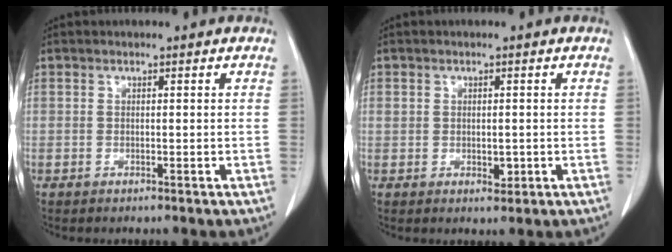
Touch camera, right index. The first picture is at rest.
{"total": 2.3, "force": [-0.2, 1.6, 1.7], "torque": [-0.026, 0.001, 0.004]}